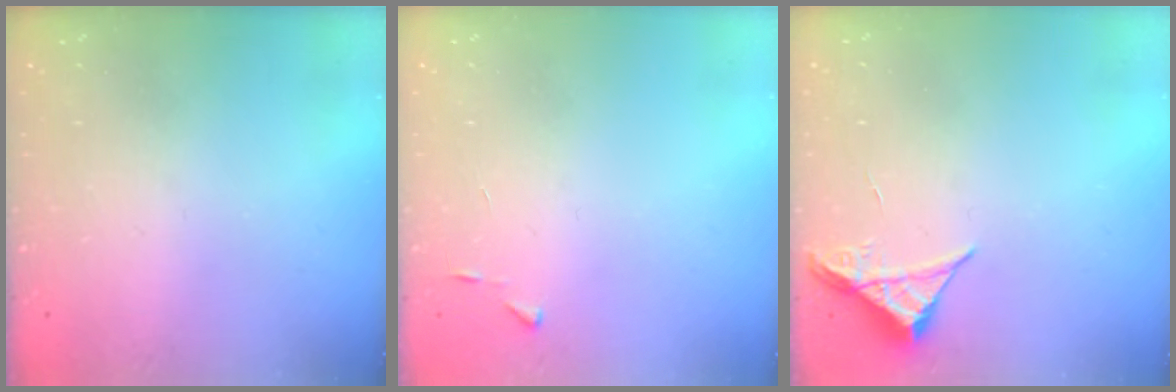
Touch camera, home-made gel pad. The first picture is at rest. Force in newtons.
{"total": 2.7, "press": 2.7, "slide": 0.3}
{"total": 4.1, "press": 4.1, "slide": 0.5}